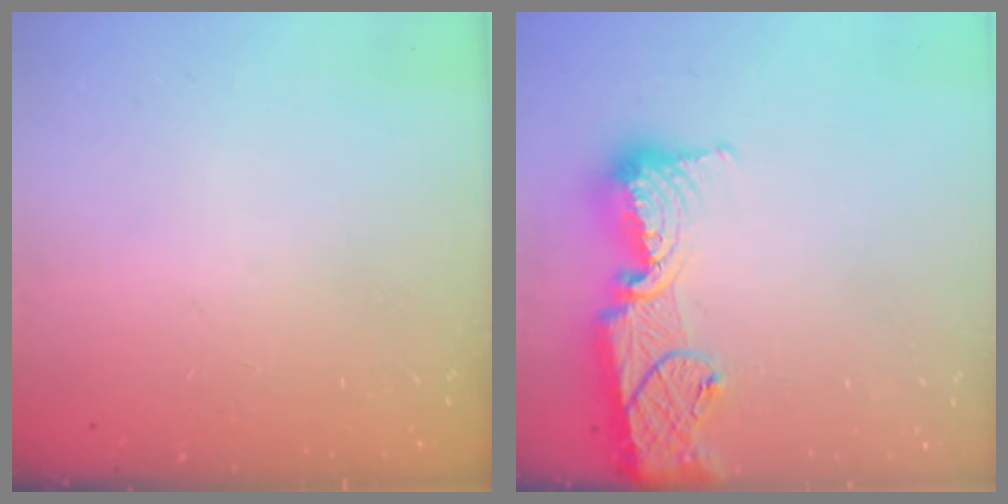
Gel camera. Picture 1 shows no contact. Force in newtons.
{"total": 16.0, "press": 15.9, "slide": 1.4}